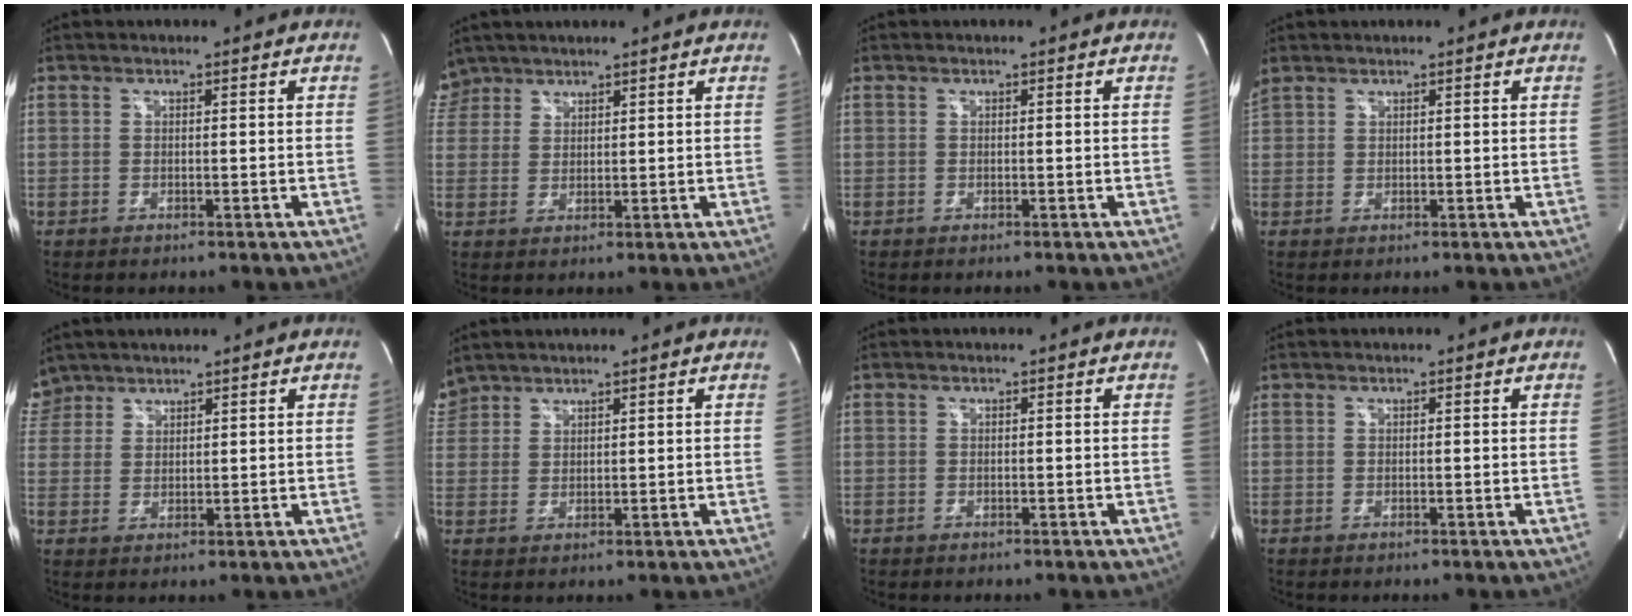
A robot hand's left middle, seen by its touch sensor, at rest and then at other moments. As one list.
[{"total": 4.5, "force": [3.8, 2.4, -0.3], "torque": [0.011, 0.012, 0.076]}, {"total": 0.0}, {"total": 2.9, "force": [2.3, 1.4, 1.1], "torque": [-0.058, 0.023, 0.057]}, {"total": 5.1, "force": [4.3, 2.7, -0.2], "torque": [0.004, 0.013, 0.090]}, {"total": 4.6, "force": [4.2, 1.8, 0.4], "torque": [-0.021, 0.022, 0.093]}, {"total": 0.0}, {"total": 0.0}]